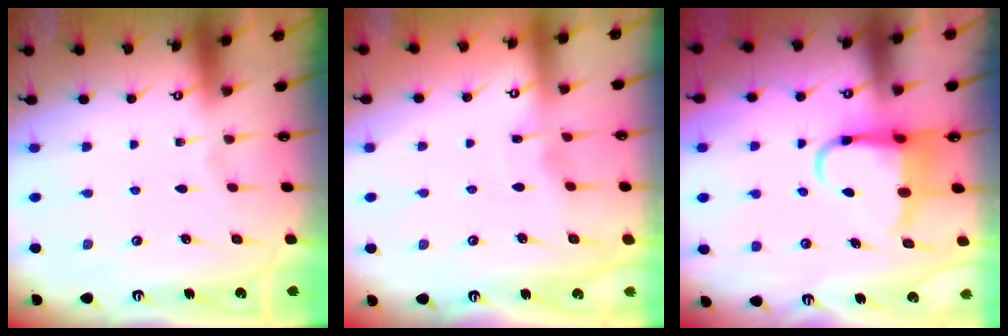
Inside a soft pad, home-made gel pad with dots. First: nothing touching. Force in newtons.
{"total": 2.9, "press": 2.9, "slide": 0.4}
{"total": 6.7, "press": 6.6, "slide": 1.2}